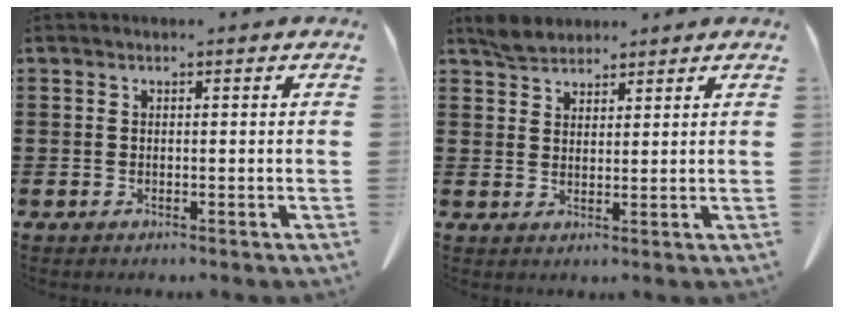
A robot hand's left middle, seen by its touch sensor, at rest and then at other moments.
{"total": 3.1, "force": [2.8, 1.1, 0.7], "torque": [-0.022, 0.003, 0.054]}